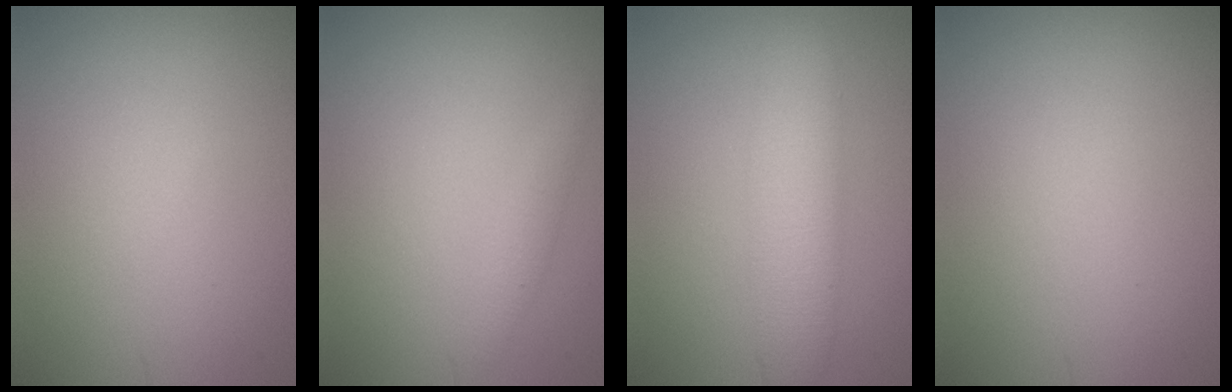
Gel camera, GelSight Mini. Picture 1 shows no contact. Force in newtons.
{"total": 1.1, "press": 1.1, "slide": 0.1}
{"total": 4.7, "press": 4.7, "slide": 0.1}
{"total": 0.0}